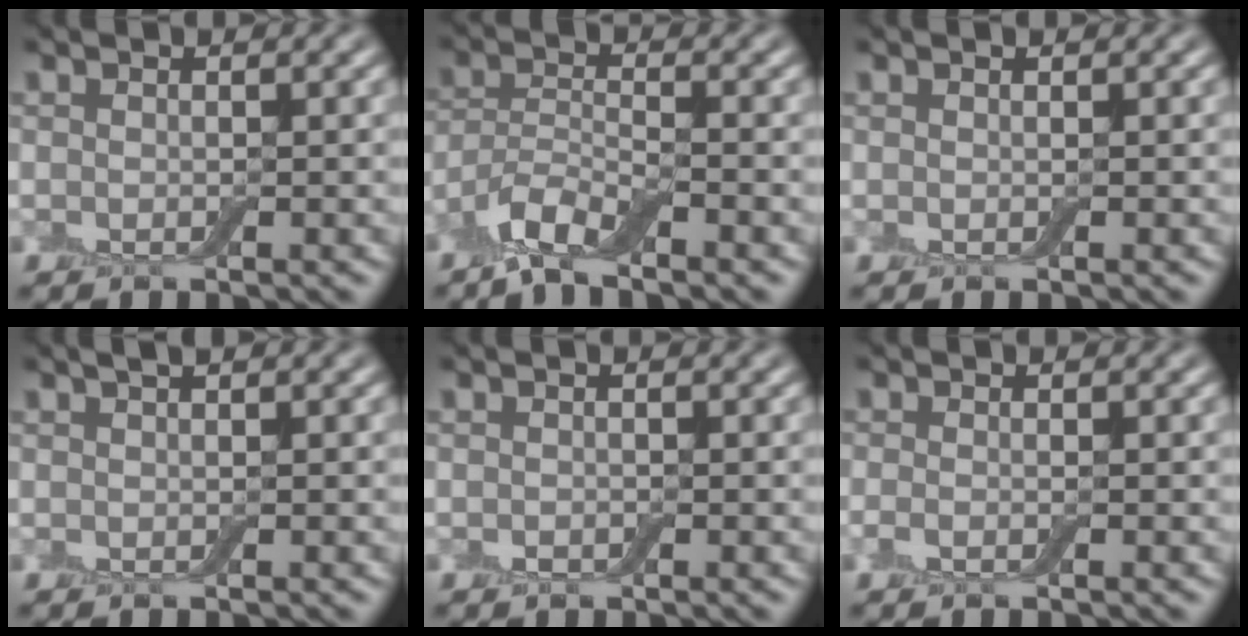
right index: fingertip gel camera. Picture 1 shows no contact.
{"total": 4.2, "force": [-3.3, 0.9, 2.4], "torque": [-0.051, -0.004, -0.076]}
{"total": 0.0}
{"total": 1.0, "force": [0.6, 0.1, 0.7], "torque": [-0.012, 0.003, 0.010]}
{"total": 0.5, "force": [-0.2, 0.4, 0.3], "torque": [-0.004, -0.002, -0.004]}
{"total": 1.0, "force": [-0.4, 0.5, 0.8], "torque": [-0.021, 0.000, -0.010]}